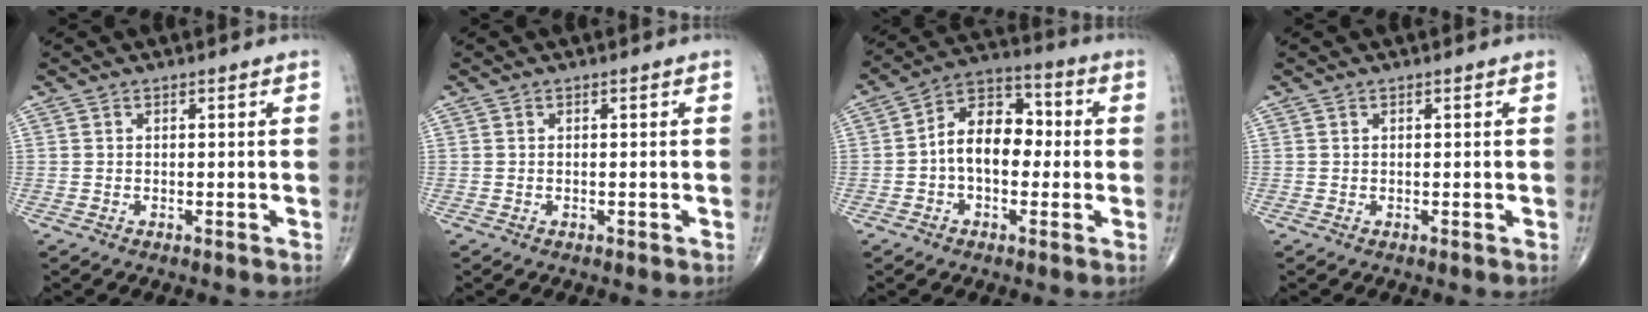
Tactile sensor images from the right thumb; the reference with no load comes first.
{"total": 0.0}
{"total": 11.6, "force": [-0.5, 7.6, 8.8], "torque": [-0.117, 0.037, -0.021]}
{"total": 0.0}